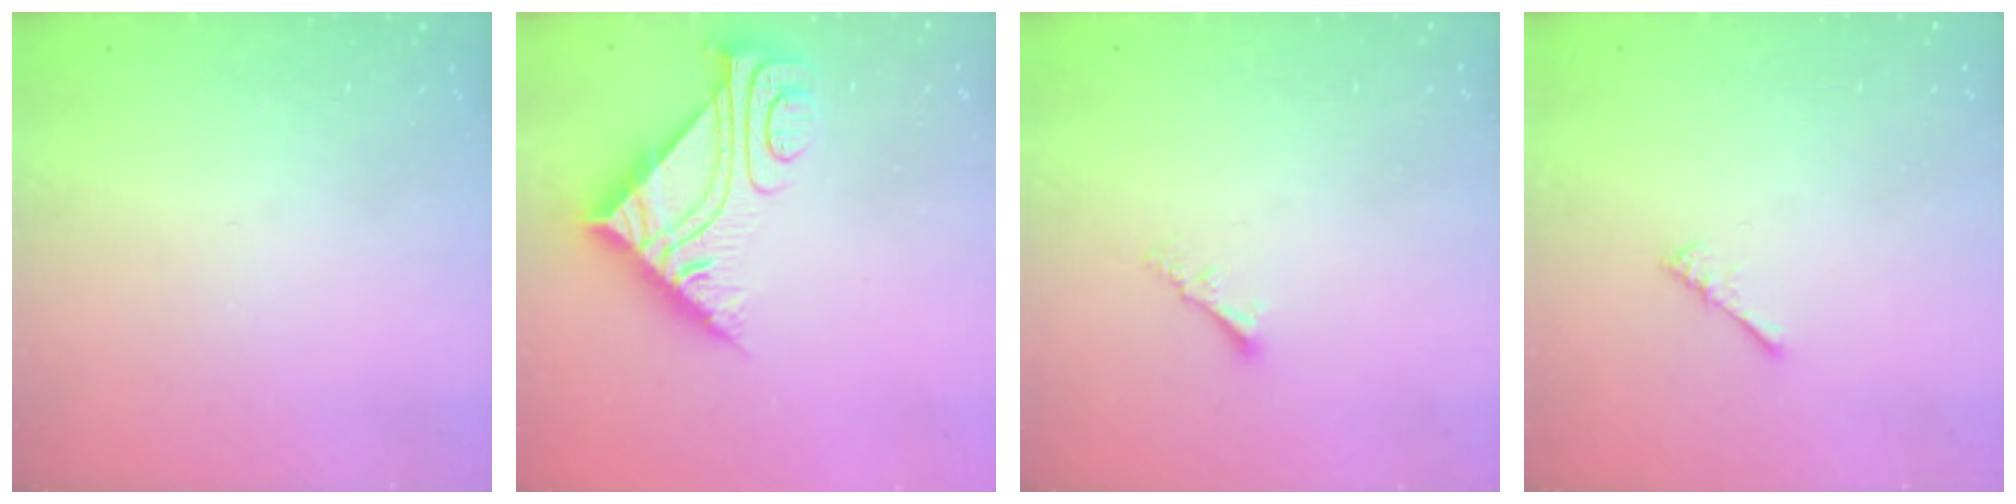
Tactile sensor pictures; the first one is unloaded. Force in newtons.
{"total": 8.9, "press": 8.8, "slide": 0.7}
{"total": 2.0, "press": 2.0, "slide": 0.3}
{"total": 0.0}